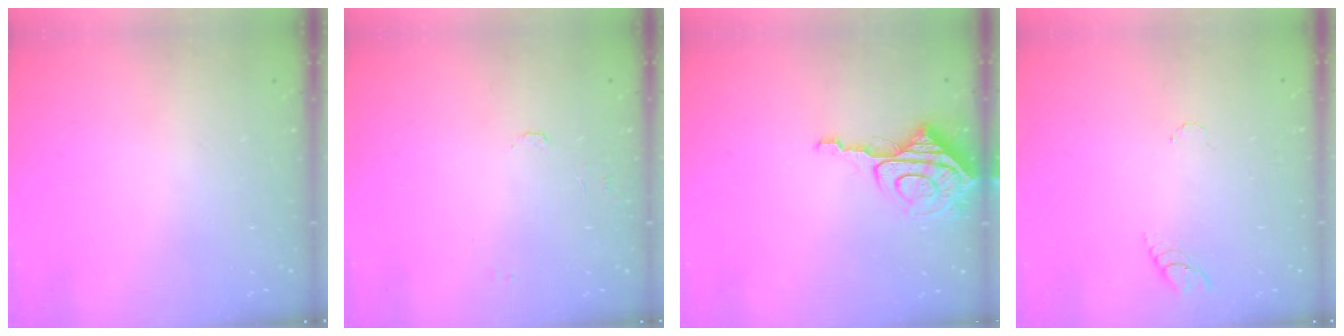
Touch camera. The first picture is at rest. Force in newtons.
{"total": 4.1, "press": 4.1, "slide": 0.3}
{"total": 10.3, "press": 10.2, "slide": 1.1}
{"total": 4.1, "press": 4.0, "slide": 0.4}